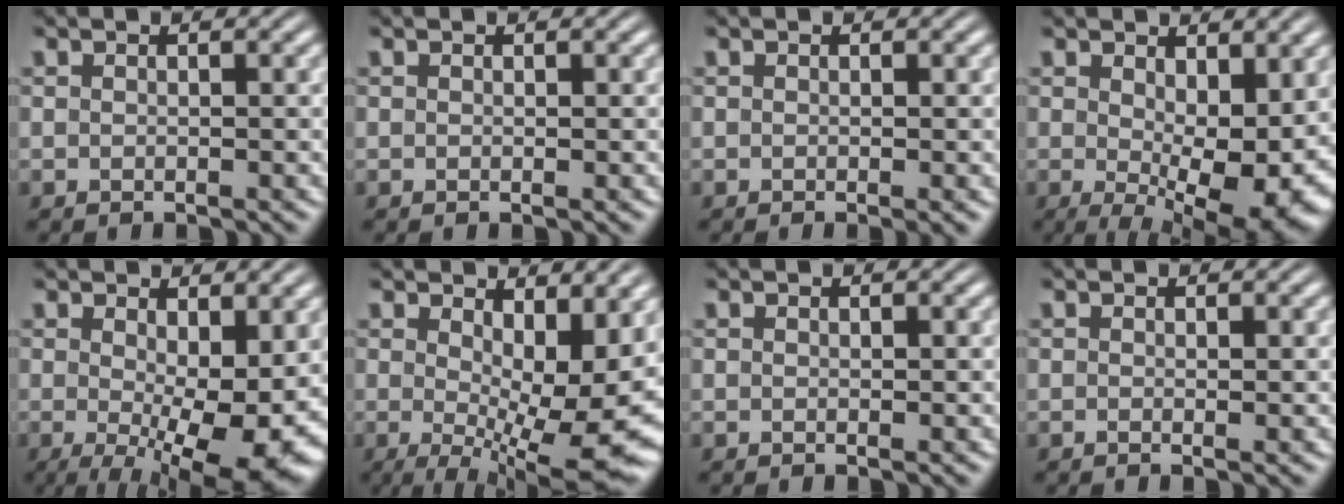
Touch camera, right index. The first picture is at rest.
{"total": 0.0}
{"total": 0.7, "force": [-0.3, 0.0, 0.6], "torque": [-0.004, 0.001, -0.003]}
{"total": 7.7, "force": [-0.7, 2.6, 7.2], "torque": [-0.095, -0.040, 0.010]}
{"total": 8.5, "force": [-1.4, 2.9, 7.9], "torque": [-0.102, -0.039, -0.002]}
{"total": 9.0, "force": [-0.3, 2.8, 8.5], "torque": [-0.094, -0.028, 0.011]}
{"total": 0.0}
{"total": 0.0}